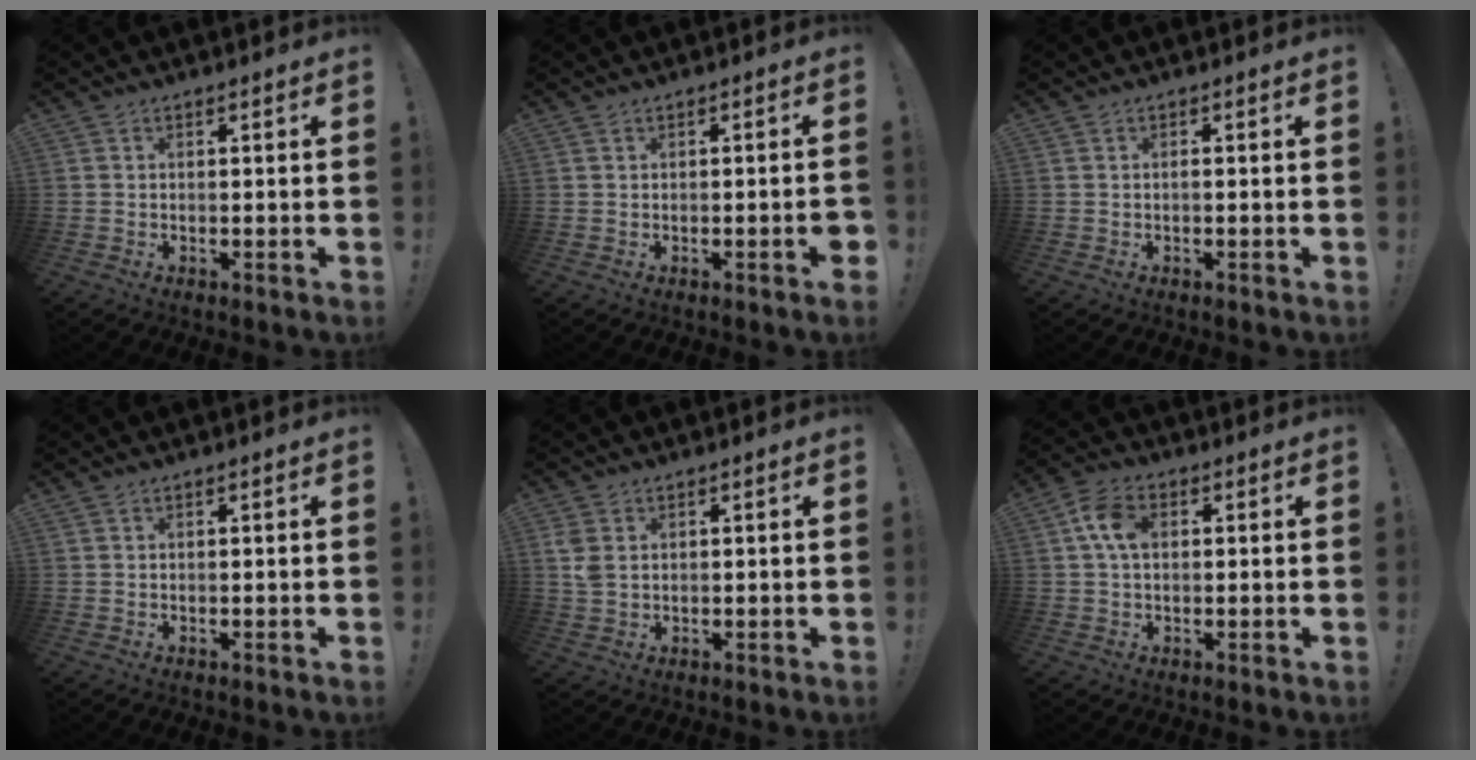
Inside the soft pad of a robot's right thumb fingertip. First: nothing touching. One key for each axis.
{"total": 2.2, "fx": -1.0, "fy": 0.0, "fz": 2.0, "tx": -0.023, "ty": -0.003, "tz": -0.018}
{"total": 0.7, "fx": -0.6, "fy": -0.3, "fz": 0.1, "tx": -0.004, "ty": -0.001, "tz": -0.012}
{"total": 0.0}
{"total": 4.6, "fx": 1.6, "fy": 3.2, "fz": 2.8, "tx": -0.055, "ty": 0.001, "tz": 0.033}
{"total": 8.2, "fx": 1.6, "fy": 5.3, "fz": 6.0, "tx": -0.104, "ty": 0.010, "tz": 0.032}